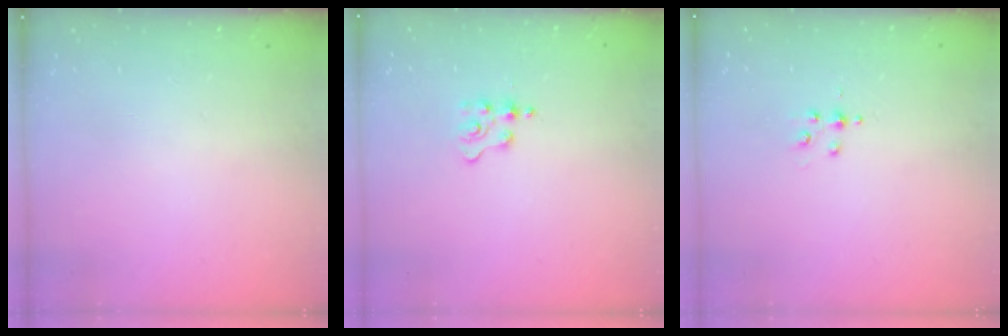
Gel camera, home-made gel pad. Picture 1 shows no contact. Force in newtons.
{"total": 2.2, "press": 2.2, "slide": 0.4}
{"total": 5.2, "press": 4.7, "slide": 2.2}